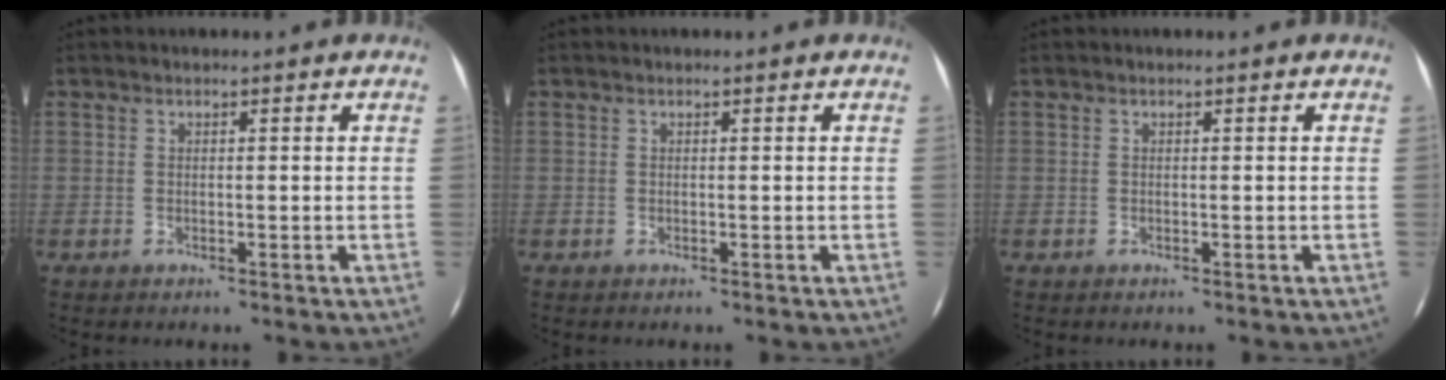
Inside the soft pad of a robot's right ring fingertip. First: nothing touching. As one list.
[{"total": 0.0}, {"total": 0.0}]